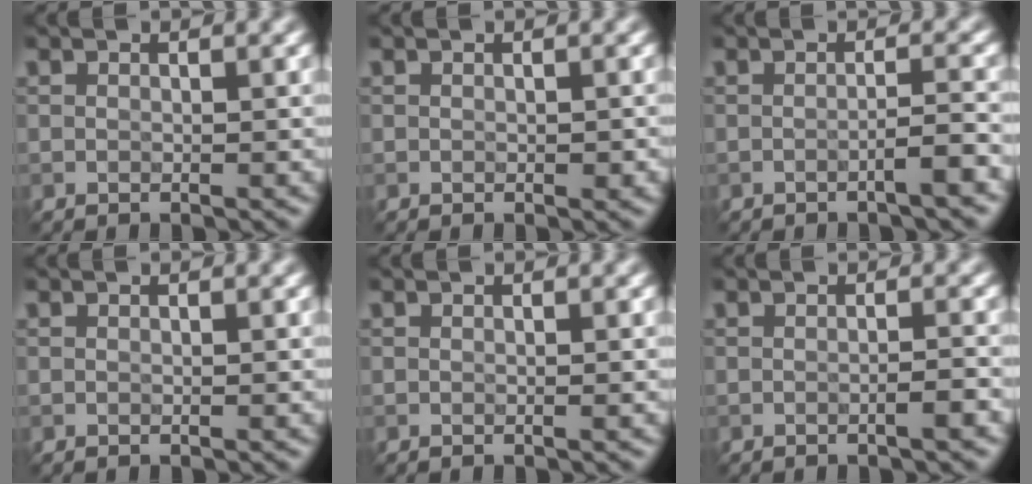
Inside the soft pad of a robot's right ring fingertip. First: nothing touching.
{"total": 0.6, "force": [-0.1, 0.4, 0.4], "torque": [-0.007, -0.002, 0.000]}
{"total": 2.1, "force": [-0.8, 0.3, 1.9], "torque": [-0.024, 0.006, -0.020]}
{"total": 0.0}
{"total": 0.0}
{"total": 1.4, "force": [-0.5, 0.2, 1.2], "torque": [-0.016, 0.001, -0.011]}